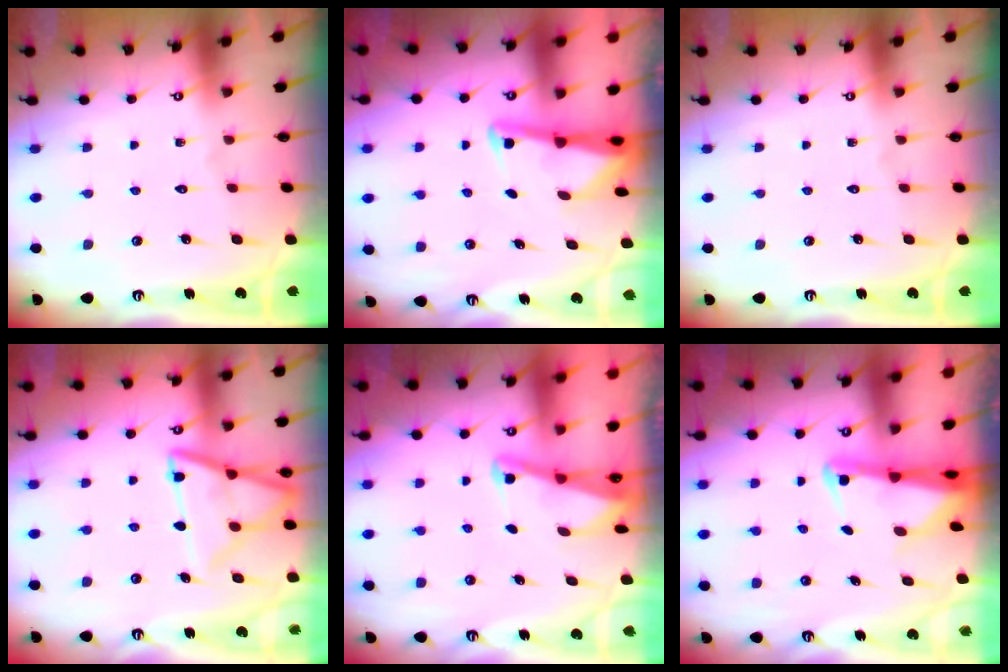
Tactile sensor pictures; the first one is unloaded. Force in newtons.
{"total": 3.0, "press": 3.0, "slide": 0.3}
{"total": 0.0}
{"total": 13.9, "press": 13.8, "slide": 1.5}
{"total": 2.0, "press": 2.0, "slide": 0.4}
{"total": 2.7, "press": 2.7, "slide": 0.4}